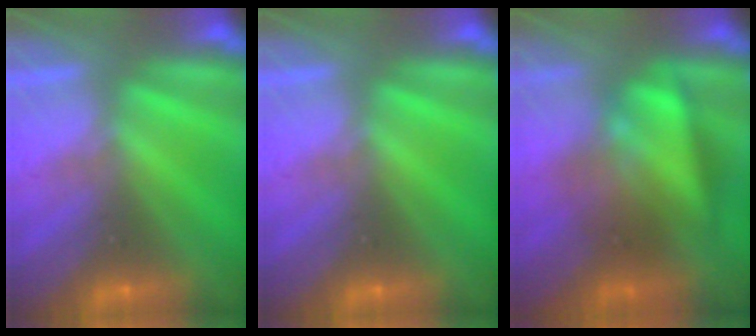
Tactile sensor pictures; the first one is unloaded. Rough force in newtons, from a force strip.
{"total": 0.0}
{"total": 3.6}